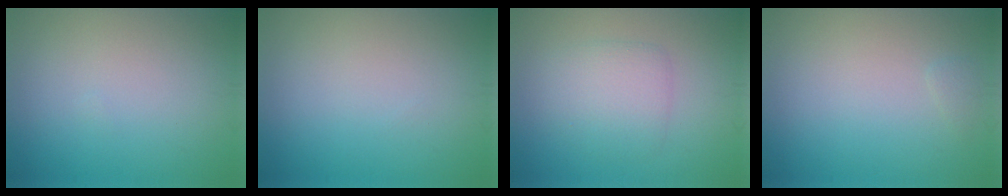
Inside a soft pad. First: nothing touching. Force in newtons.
{"total": 0.0}
{"total": 3.0, "press": 3.0, "slide": 0.0}
{"total": 0.5, "press": 0.5, "slide": 0.1}